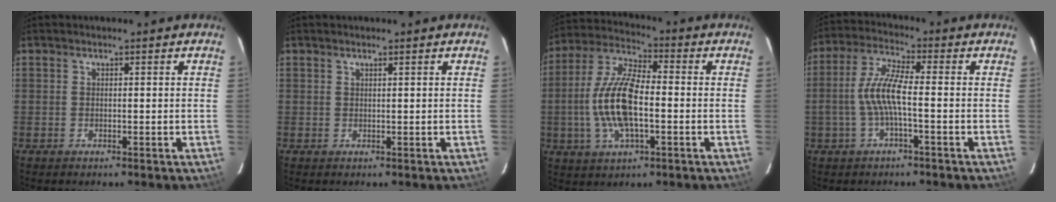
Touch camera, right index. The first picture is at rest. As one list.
[{"total": 0.5, "force": [0.4, -0.1, 0.2], "torque": [-0.008, -0.002, 0.007]}, {"total": 14.0, "force": [-2.1, 5.5, 12.8], "torque": [-0.267, 0.005, -0.043]}, {"total": 7.6, "force": [-1.5, 1.3, 7.4], "torque": [-0.161, 0.008, -0.029]}]